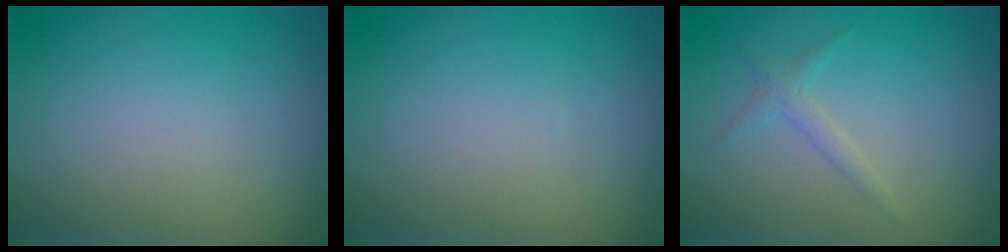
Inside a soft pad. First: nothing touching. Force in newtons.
{"total": 0.0}
{"total": 1.4, "press": 1.4, "slide": 0.1}